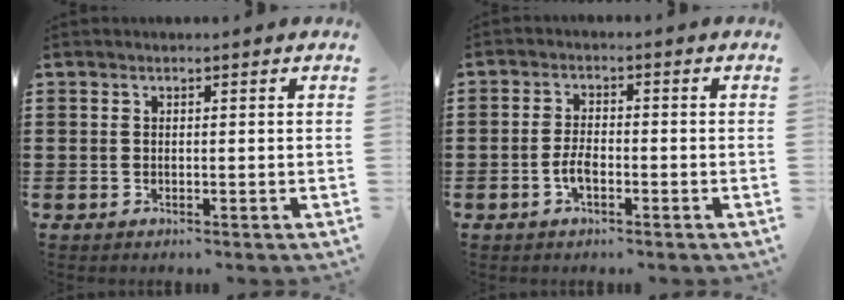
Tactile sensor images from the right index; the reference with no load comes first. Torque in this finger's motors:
{"motor_torque": [2.14, 0.00, 0.16, 0.05]}